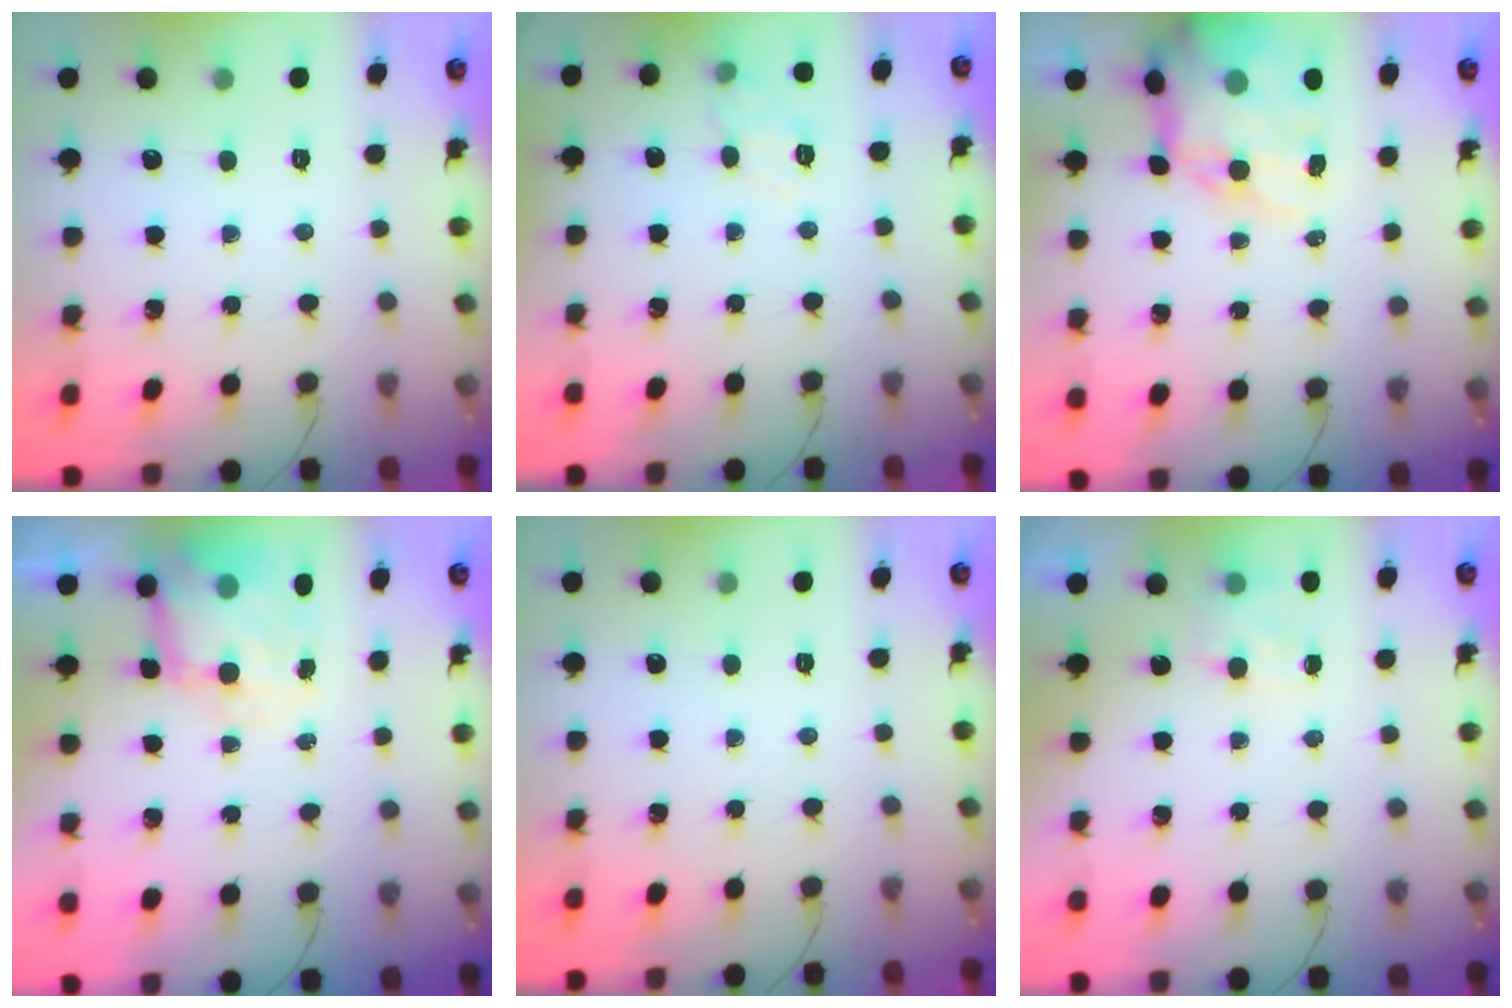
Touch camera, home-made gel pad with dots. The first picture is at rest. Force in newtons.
{"total": 8.6, "press": 8.4, "slide": 1.7}
{"total": 14.5, "press": 14.0, "slide": 3.8}
{"total": 7.1, "press": 7.1, "slide": 0.7}
{"total": 0.0}
{"total": 3.7, "press": 3.6, "slide": 1.0}